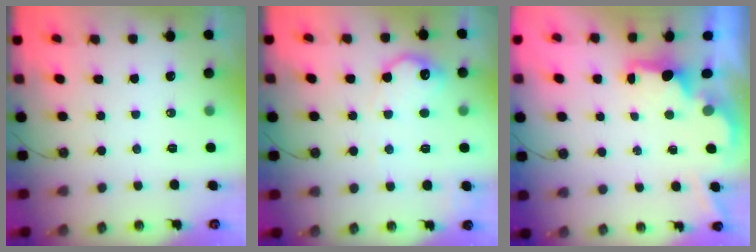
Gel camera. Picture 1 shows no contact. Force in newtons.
{"total": 12.2, "press": 12.1, "slide": 0.6}
{"total": 2.0, "press": 1.9, "slide": 0.7}